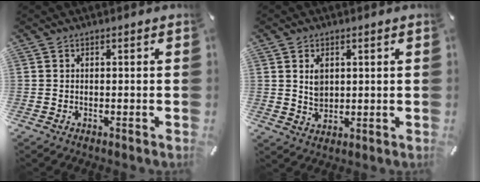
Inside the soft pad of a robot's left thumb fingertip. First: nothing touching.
{"total": 4.1, "force": [1.4, 3.2, 2.2], "torque": [-0.035, -0.001, 0.023]}